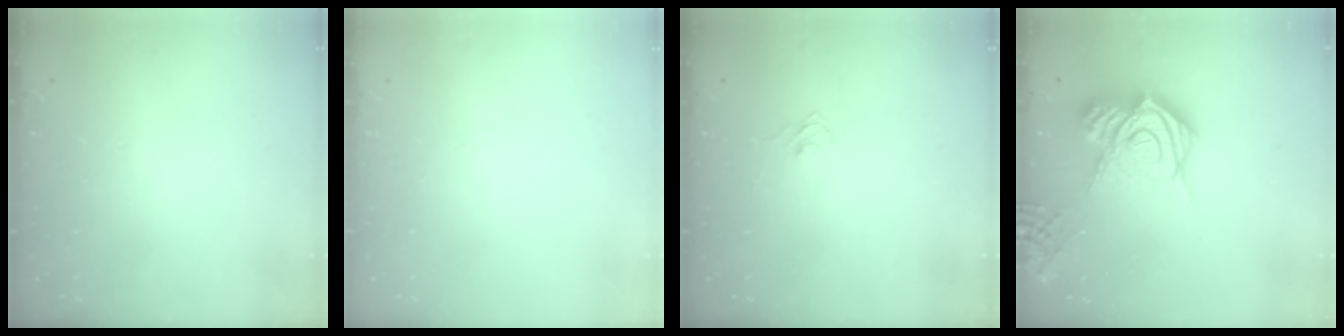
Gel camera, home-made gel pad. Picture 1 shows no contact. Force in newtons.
{"total": 2.3, "press": 2.0, "slide": 1.1}
{"total": 4.5, "press": 4.4, "slide": 0.4}
{"total": 22.4, "press": 22.2, "slide": 2.7}